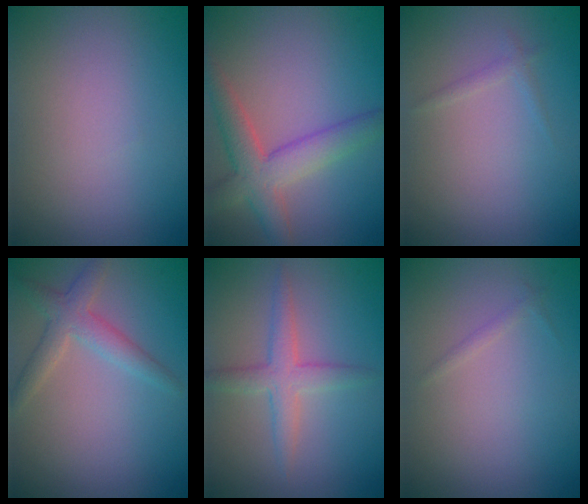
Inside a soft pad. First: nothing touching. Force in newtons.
{"total": 4.9, "press": 4.9, "slide": 0.3}
{"total": 0.8, "press": 0.8, "slide": 0.1}
{"total": 2.8, "press": 2.8, "slide": 0.1}
{"total": 2.9, "press": 2.9, "slide": 0.1}
{"total": 0.5, "press": 0.5, "slide": 0.0}